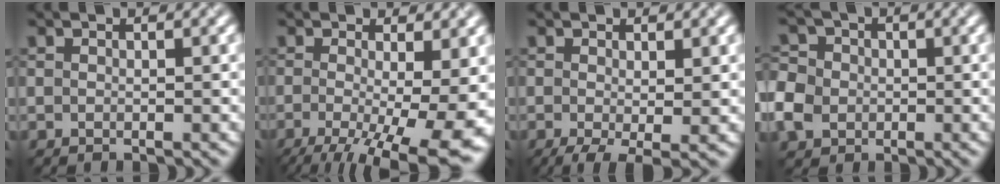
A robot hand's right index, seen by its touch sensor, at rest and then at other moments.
{"total": 12.9, "force": [-3.3, 4.6, 11.6], "torque": [-0.175, -0.025, -0.035]}
{"total": 3.0, "force": [-0.7, 0.9, 2.7], "torque": [-0.052, -0.013, -0.012]}
{"total": 5.6, "force": [-1.4, 4.7, 2.7], "torque": [-0.062, 0.001, -0.041]}